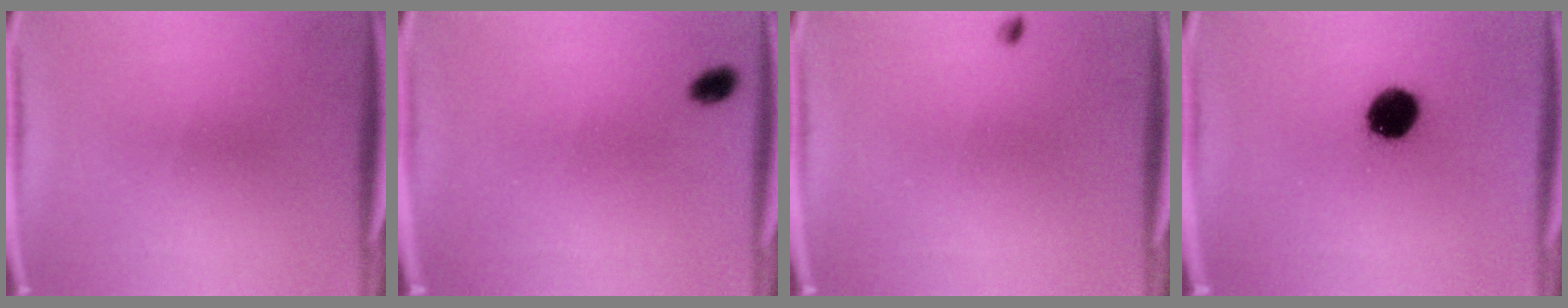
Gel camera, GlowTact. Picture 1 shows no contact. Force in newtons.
{"total": 2.2}
{"total": 0.6}
{"total": 10.3}